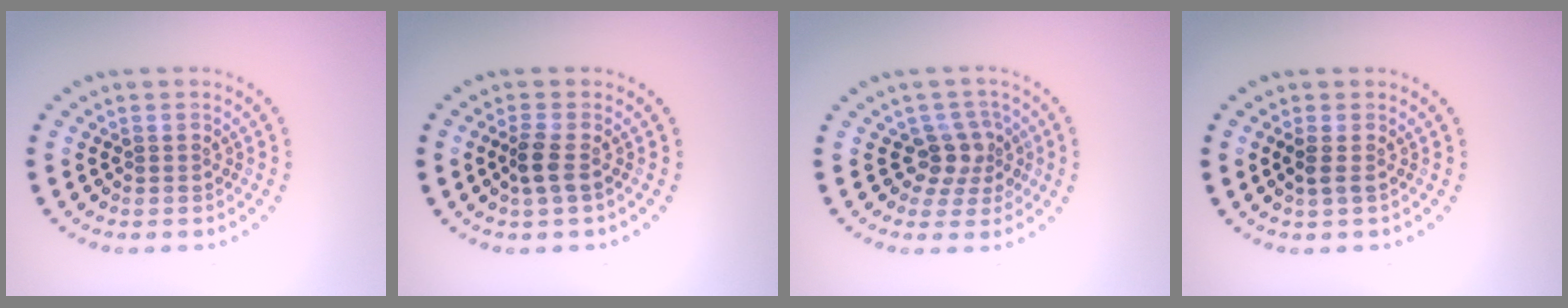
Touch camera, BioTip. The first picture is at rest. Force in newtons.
{"total": 2.0, "press": 1.7, "slide": 1.1}
{"total": 2.7, "press": 2.2, "slide": 1.7}
{"total": 1.1, "press": 0.9, "slide": 0.6}